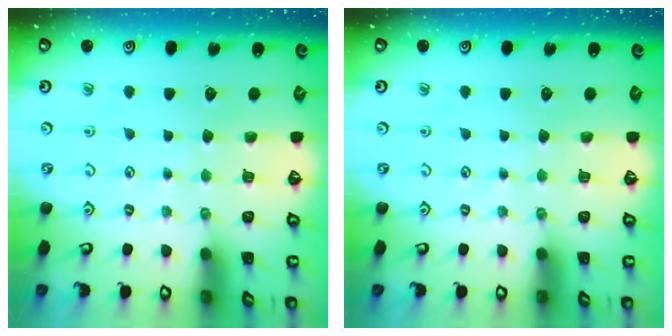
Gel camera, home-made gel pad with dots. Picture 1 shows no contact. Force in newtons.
{"total": 0.0}